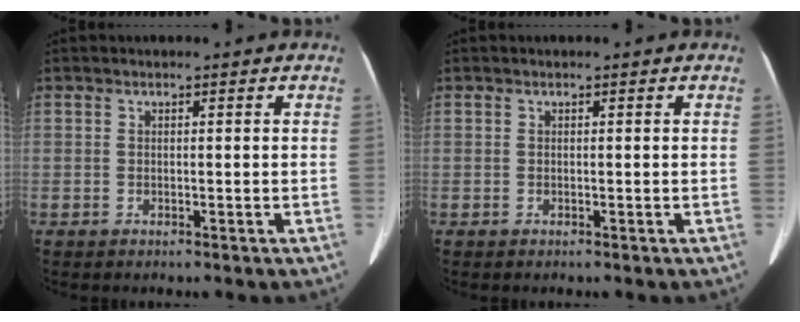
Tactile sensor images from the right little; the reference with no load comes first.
{"total": 0.0}